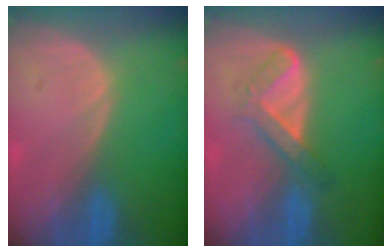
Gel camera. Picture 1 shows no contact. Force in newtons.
{"total": 4.5, "press": 4.4, "slide": 0.7}